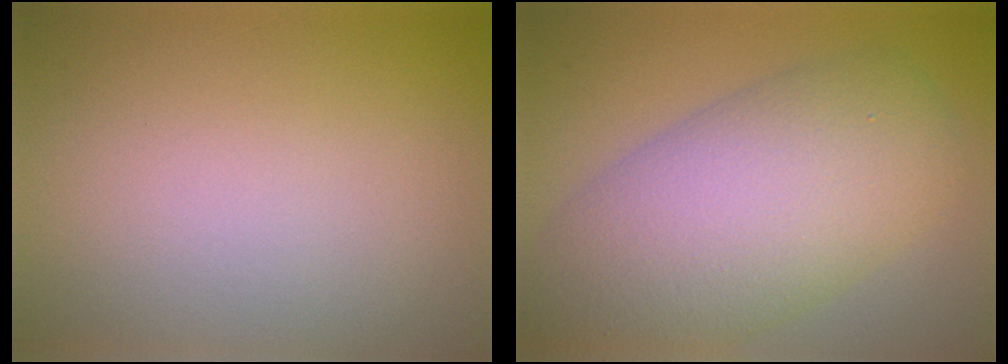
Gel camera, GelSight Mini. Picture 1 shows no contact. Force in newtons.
{"total": 10.9, "press": 10.9, "slide": 0.5}